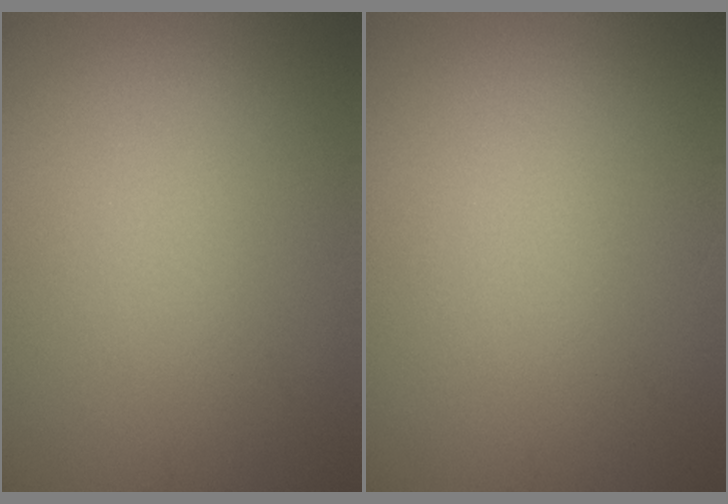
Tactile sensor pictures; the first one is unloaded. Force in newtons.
{"total": 0.0}